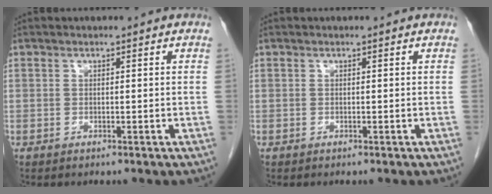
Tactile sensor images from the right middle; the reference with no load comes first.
{"total": 0.0}